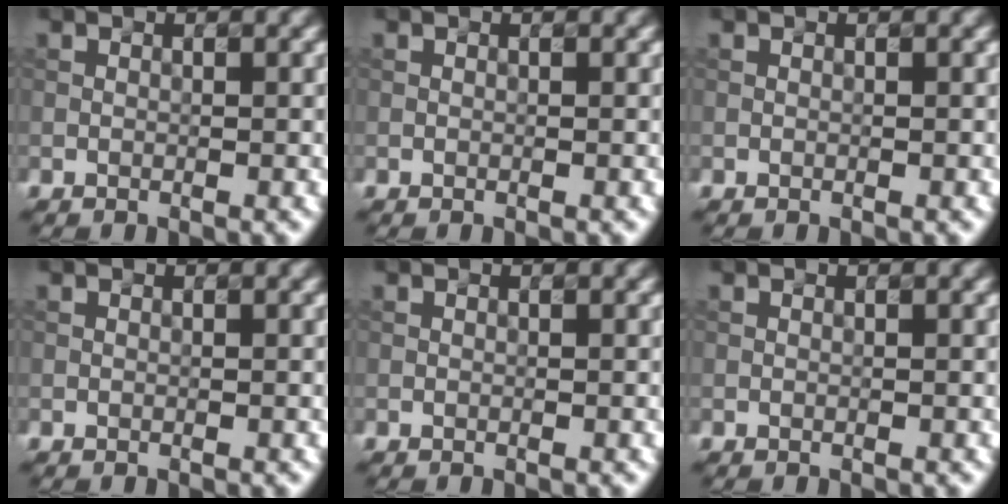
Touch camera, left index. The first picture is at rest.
{"total": 0.0}
{"total": 0.0}
{"total": 0.0}
{"total": 0.0}
{"total": 0.0}